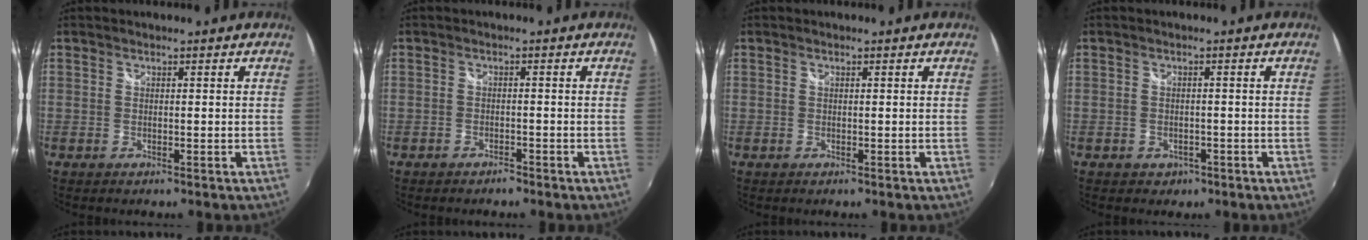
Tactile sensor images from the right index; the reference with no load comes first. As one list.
[{"total": 1.9, "force": [-1.7, 0.8, 0.5], "torque": [-0.012, -0.005, -0.028]}, {"total": 0.0}, {"total": 2.9, "force": [-1.3, 2.4, 0.8], "torque": [-0.020, 0.000, -0.015]}]